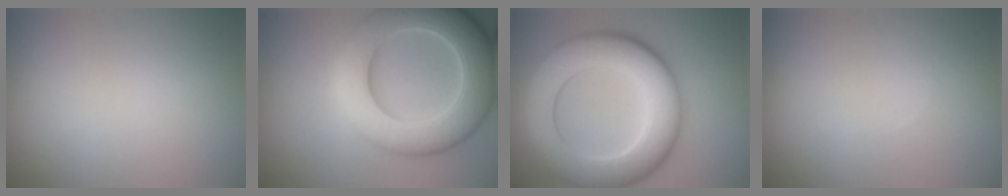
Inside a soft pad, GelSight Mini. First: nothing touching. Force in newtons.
{"total": 10.5, "press": 10.5, "slide": 0.3}
{"total": 10.6, "press": 10.6, "slide": 0.5}
{"total": 0.0}